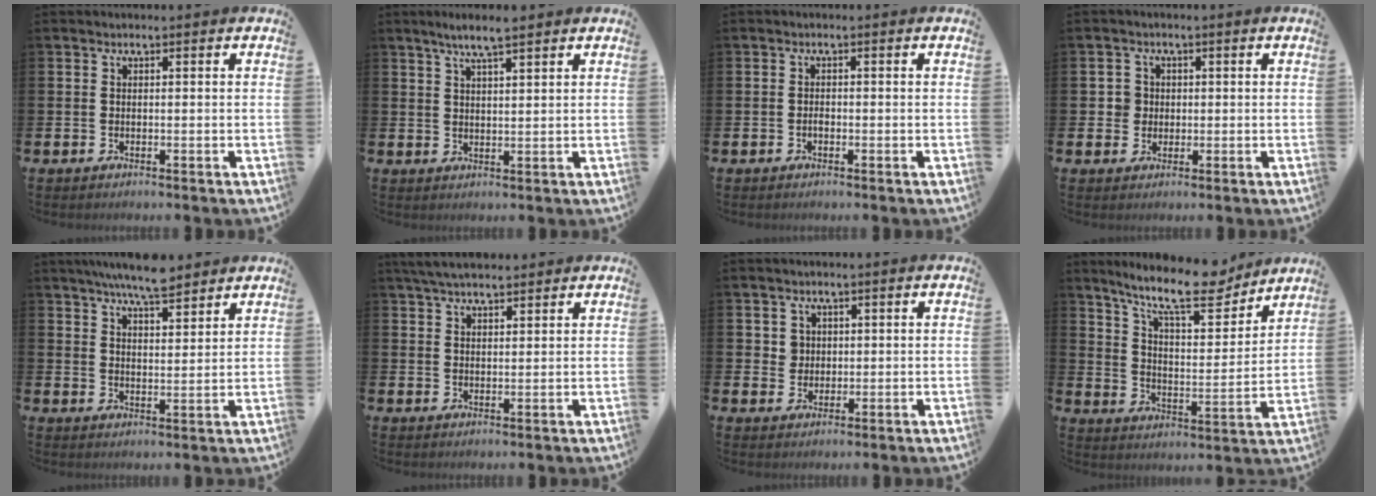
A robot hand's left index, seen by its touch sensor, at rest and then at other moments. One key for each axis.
{"total": 4.9, "fx": 4.1, "fy": 0.6, "fz": 2.6, "tx": -0.051, "ty": -0.009, "tz": 0.070}
{"total": 0.9, "fx": -0.4, "fy": 0.5, "fz": 0.6, "tx": -0.021, "ty": 0.003, "tz": -0.007}
{"total": 2.5, "fx": 0.5, "fy": 2.5, "fz": 0.3, "tx": -0.008, "ty": 0.010, "tz": 0.004}
{"total": 8.0, "fx": 7.5, "fy": 1.1, "fz": 2.7, "tx": -0.064, "ty": -0.041, "tz": 0.134}
{"total": 4.4, "fx": 4.0, "fy": 0.9, "fz": 1.5, "tx": -0.037, "ty": -0.007, "tz": 0.075}
{"total": 2.4, "fx": 1.1, "fy": 2.1, "fz": 0.4, "tx": 0.000, "ty": 0.003, "tz": 0.016}
{"total": 13.0, "fx": 11.0, "fy": 3.0, "fz": 6.4, "tx": -0.132, "ty": -0.061, "tz": 0.189}